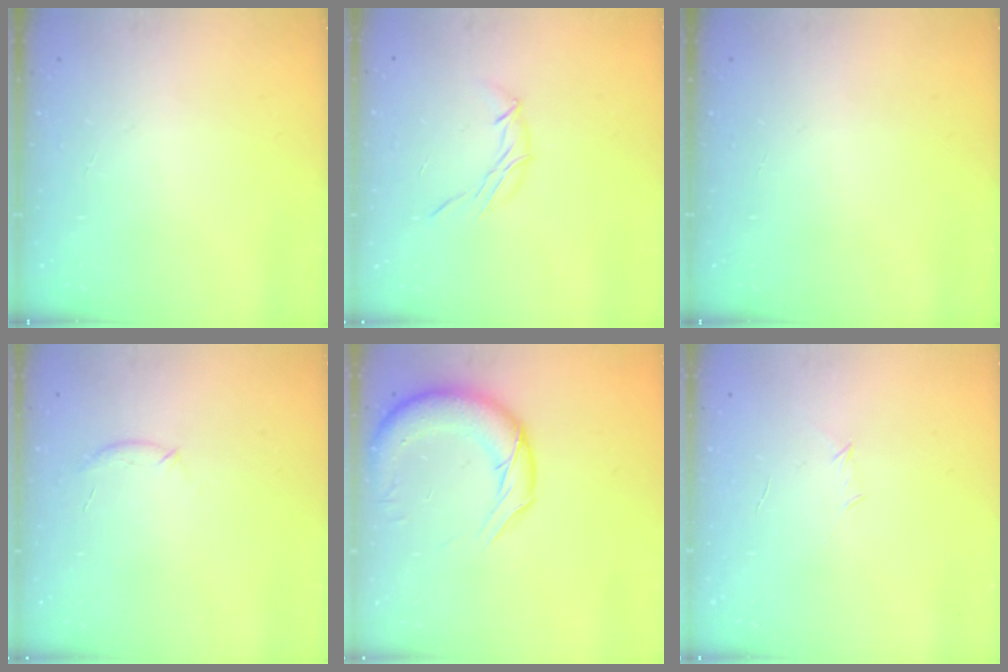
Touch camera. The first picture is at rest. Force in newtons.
{"total": 6.3, "press": 6.2, "slide": 0.8}
{"total": 0.0}
{"total": 7.4, "press": 7.3, "slide": 1.6}
{"total": 13.8, "press": 13.4, "slide": 3.5}
{"total": 3.7, "press": 3.5, "slide": 0.9}